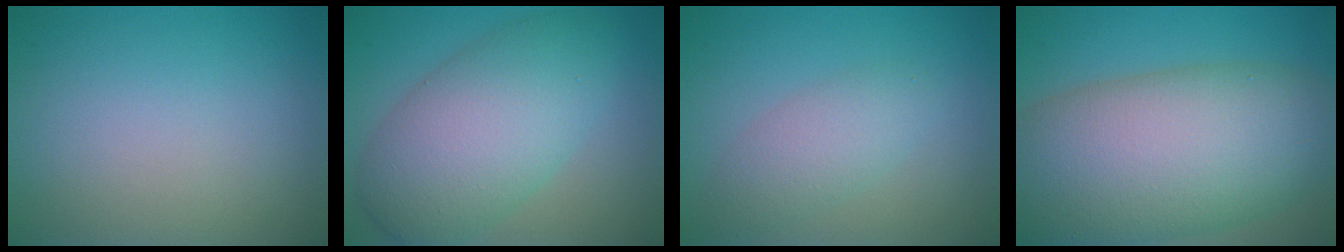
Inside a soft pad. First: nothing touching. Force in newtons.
{"total": 8.6, "press": 8.6, "slide": 0.1}
{"total": 2.8, "press": 2.8, "slide": 0.0}
{"total": 14.3, "press": 14.2, "slide": 0.7}